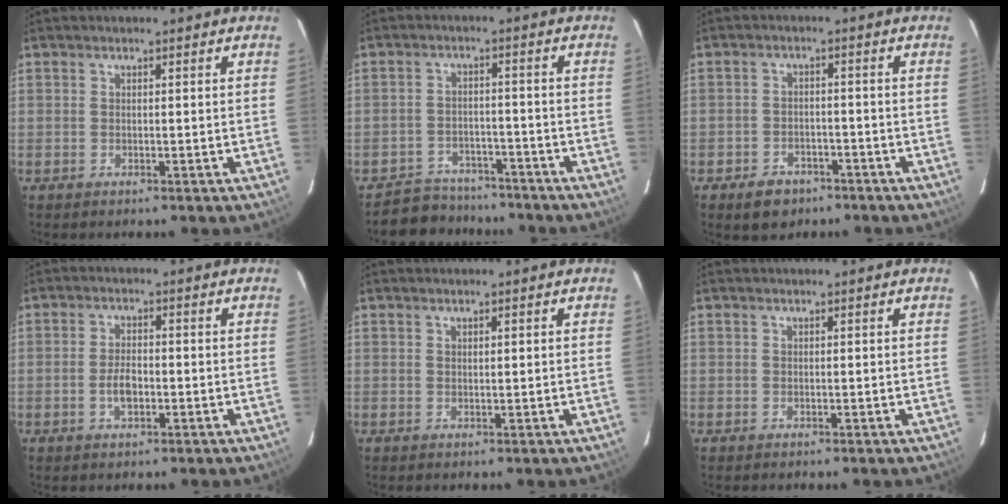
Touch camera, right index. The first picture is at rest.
{"total": 8.0, "force": [-7.0, 4.0, 0.6], "torque": [-0.029, 0.021, -0.099]}
{"total": 6.0, "force": [-4.1, 4.0, 2.0], "torque": [-0.056, 0.008, -0.054]}
{"total": 3.9, "force": [-1.3, 2.0, 3.1], "torque": [-0.062, 0.003, -0.021]}
{"total": 0.7, "force": [0.4, 0.2, 0.6], "torque": [-0.009, 0.004, 0.008]}
{"total": 0.0}